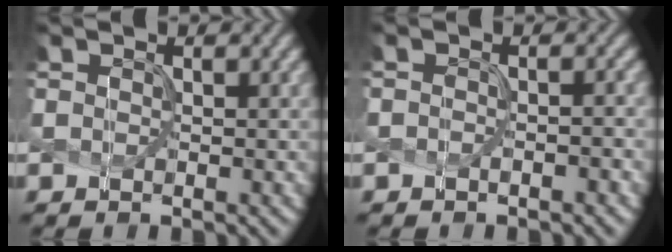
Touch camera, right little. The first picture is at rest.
{"total": 1.0, "force": [-0.5, 0.3, 0.8], "torque": [-0.009, -0.001, -0.010]}